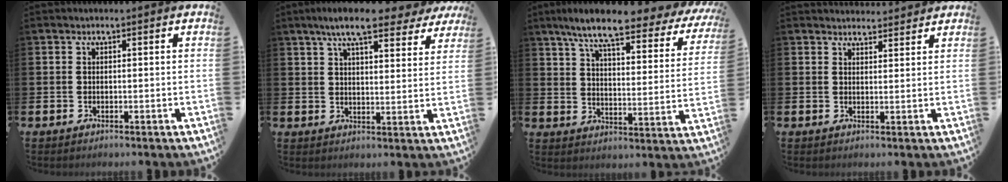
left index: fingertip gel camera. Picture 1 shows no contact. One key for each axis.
{"total": 9.0, "fx": 7.6, "fy": 1.9, "fz": 4.5, "tx": -0.090, "ty": -0.020, "tz": 0.133}
{"total": 9.0, "fx": 7.5, "fy": 1.0, "fz": 4.9, "tx": -0.119, "ty": -0.046, "tz": 0.123}
{"total": 2.7, "fx": 2.6, "fy": 0.6, "fz": -0.2, "tx": 0.007, "ty": -0.015, "tz": 0.047}